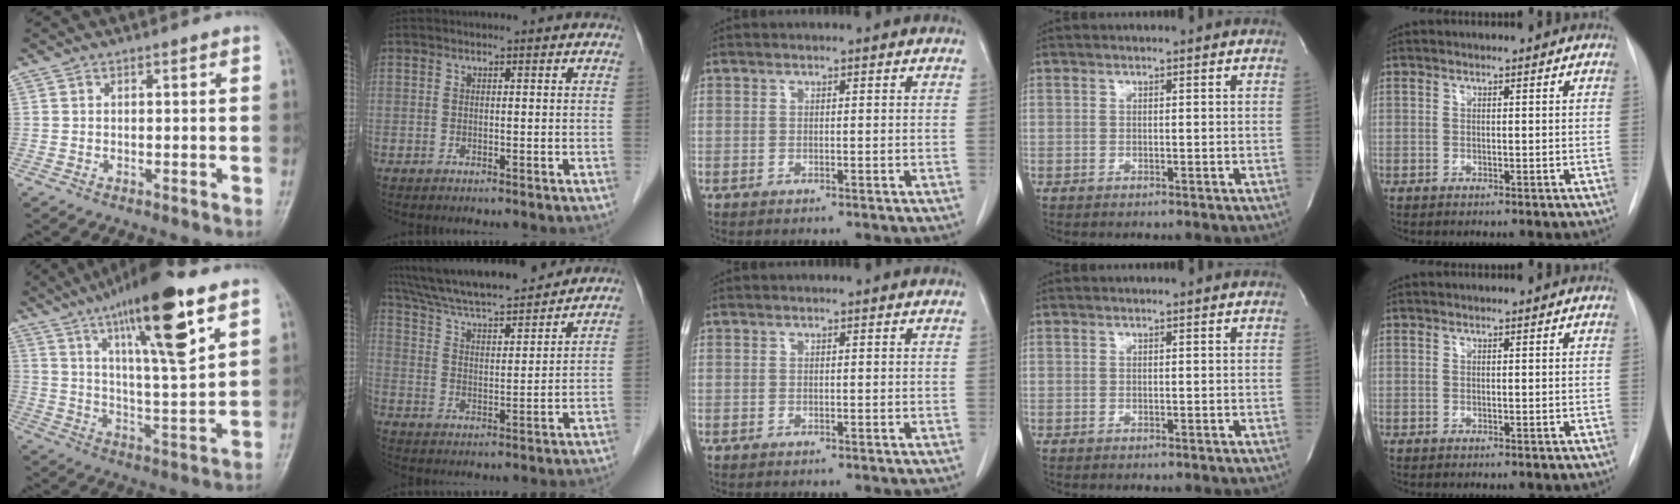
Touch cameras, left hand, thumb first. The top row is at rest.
{"thumb": {"total": 19.7, "force": [10.8, 3.9, 16.0], "torque": [-0.247, -0.042, 0.181]}, "index": {"total": 17.9, "force": [16.2, 2.4, 7.2], "torque": [-0.127, 0.025, 0.264]}}